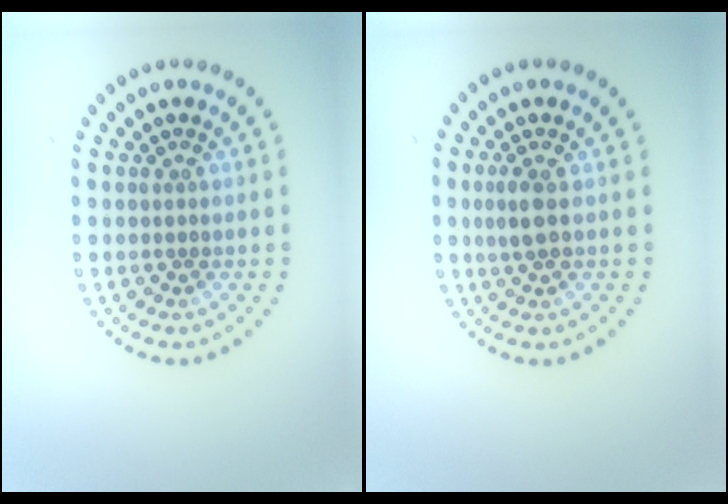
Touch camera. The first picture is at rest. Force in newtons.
{"total": 1.6, "press": 1.5, "slide": 0.5}